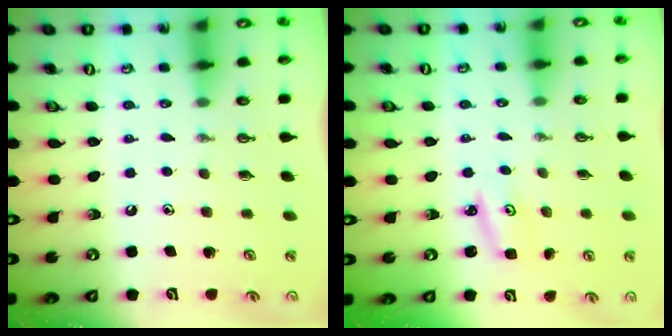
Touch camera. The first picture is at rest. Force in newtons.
{"total": 4.0, "press": 3.9, "slide": 0.2}